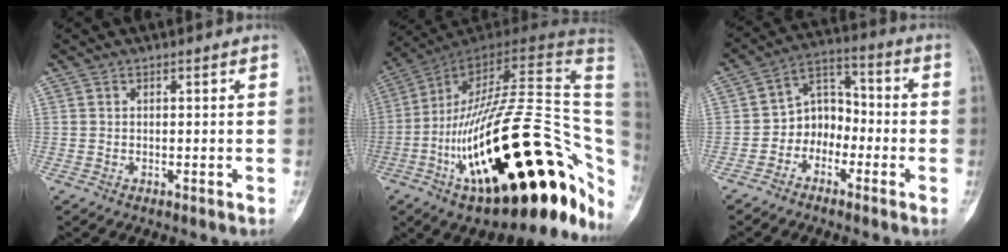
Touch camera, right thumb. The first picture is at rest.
{"total": 39.4, "force": [-11.2, 14.9, 34.7], "torque": [-0.443, 0.063, -0.176]}
{"total": 7.9, "force": [-2.9, 6.2, 3.9], "torque": [-0.024, 0.051, -0.067]}